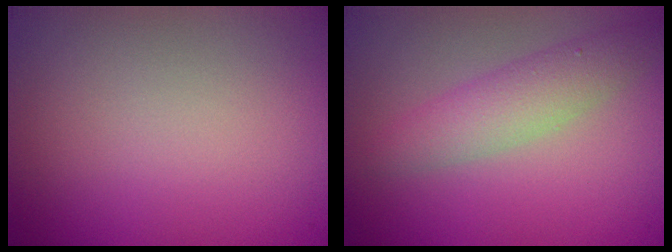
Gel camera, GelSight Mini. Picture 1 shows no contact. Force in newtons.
{"total": 3.2, "press": 3.2, "slide": 0.1}